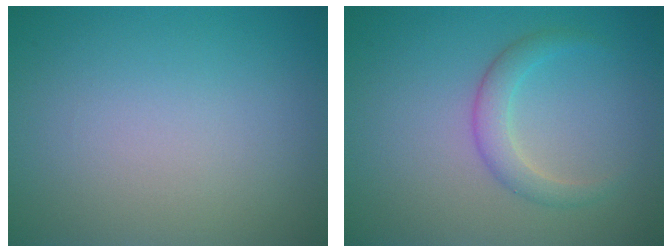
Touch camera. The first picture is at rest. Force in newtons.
{"total": 2.3, "press": 2.3, "slide": 0.1}